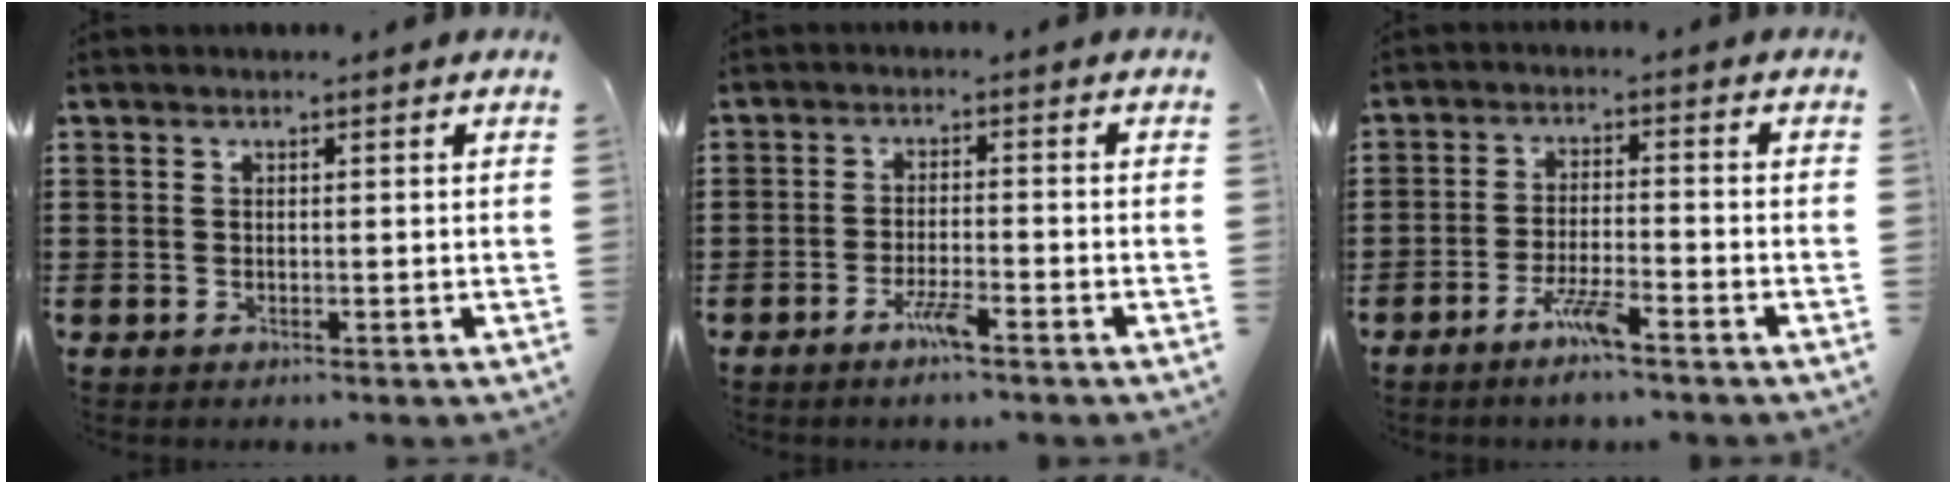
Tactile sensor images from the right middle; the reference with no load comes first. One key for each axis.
{"total": 3.5, "fx": -2.4, "fy": 0.2, "fz": 2.6, "tx": -0.058, "ty": -0.005, "tz": -0.045}
{"total": 4.8, "fx": -3.3, "fy": 0.4, "fz": 3.4, "tx": -0.078, "ty": -0.008, "tz": -0.062}